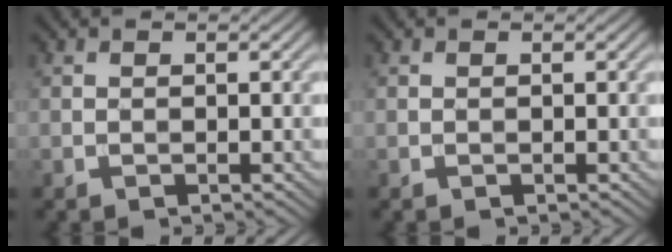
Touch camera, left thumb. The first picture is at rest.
{"total": 0.0}